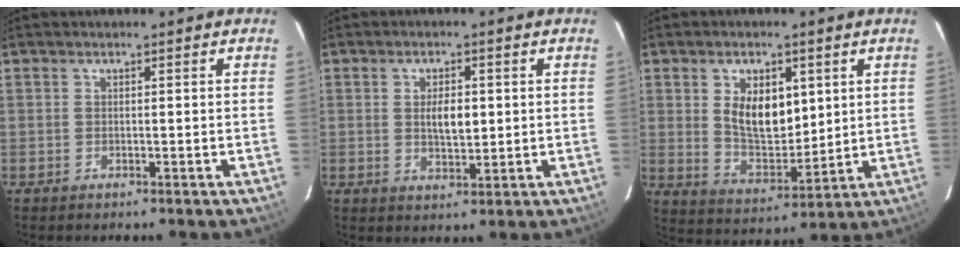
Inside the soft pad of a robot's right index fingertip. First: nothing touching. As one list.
[{"total": 4.7, "force": [0.5, 2.3, 4.0], "torque": [-0.070, 0.000, 0.011]}, {"total": 10.4, "force": [3.1, 5.8, 8.1], "torque": [-0.146, -0.001, 0.069]}]